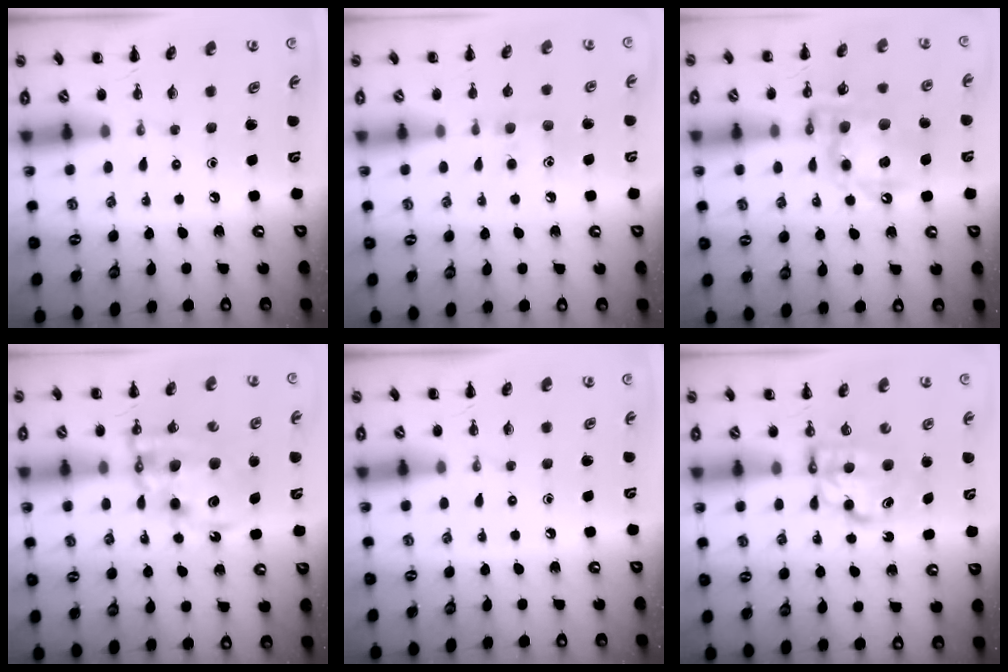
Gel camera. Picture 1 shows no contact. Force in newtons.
{"total": 7.4, "press": 7.2, "slide": 1.4}
{"total": 17.3, "press": 16.9, "slide": 3.5}
{"total": 12.5, "press": 12.0, "slide": 3.5}
{"total": 0.0}
{"total": 6.8, "press": 6.7, "slide": 0.5}